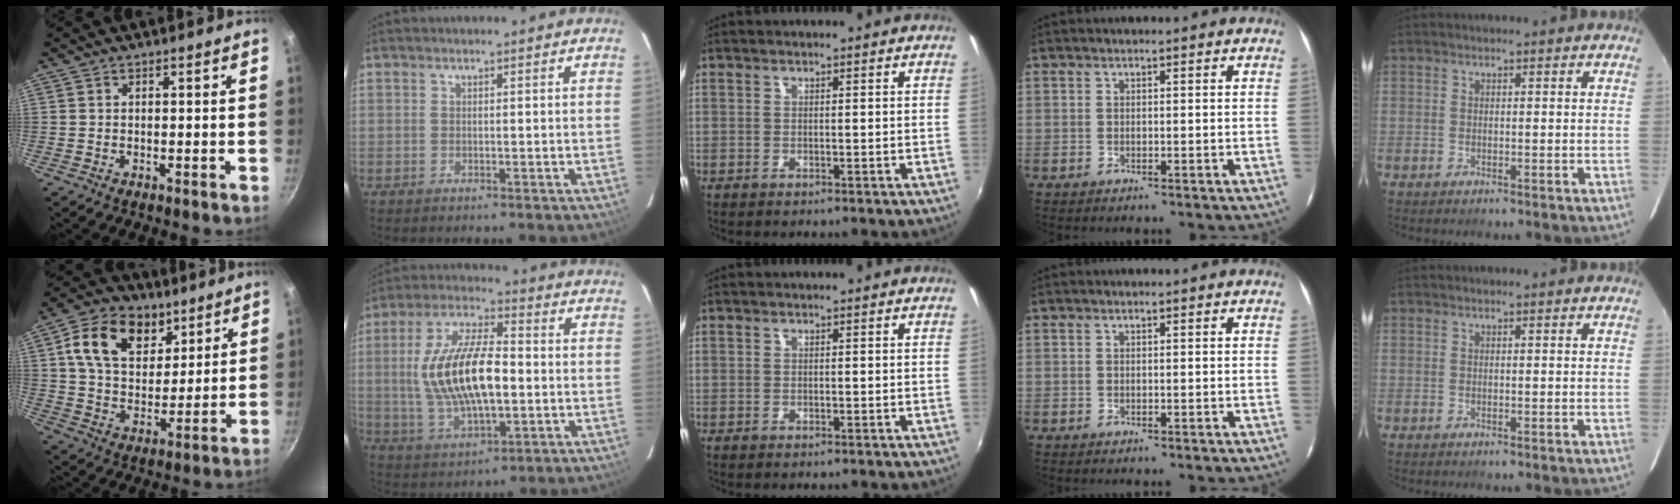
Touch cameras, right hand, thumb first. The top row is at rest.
{"thumb": {"total": 15.7, "force": [7.1, 10.7, 9.0], "torque": [-0.125, -0.021, 0.114]}, "index": {"total": 17.2, "force": [-0.5, 7.2, 15.6], "torque": [-0.308, 0.005, 0.000]}}